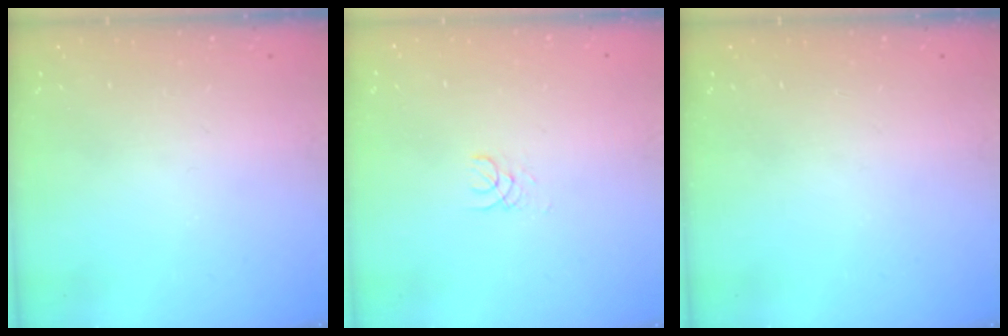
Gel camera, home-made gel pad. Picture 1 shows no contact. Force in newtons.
{"total": 1.0, "press": 1.0, "slide": 0.1}
{"total": 0.0}